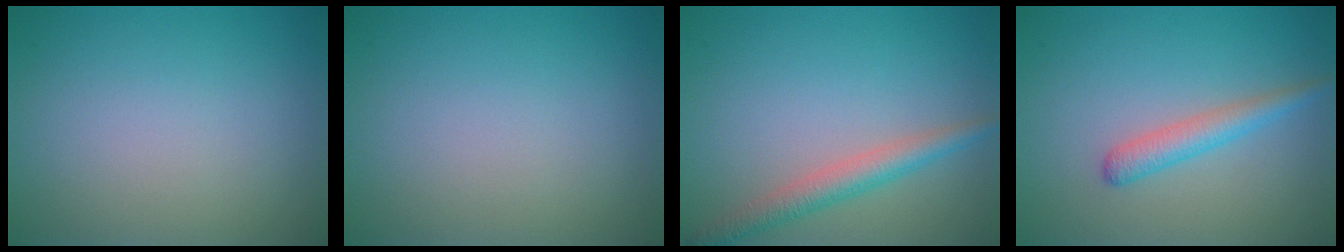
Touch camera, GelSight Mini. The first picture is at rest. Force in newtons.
{"total": 0.0}
{"total": 2.9, "press": 2.9, "slide": 0.1}
{"total": 2.4, "press": 2.3, "slide": 0.1}